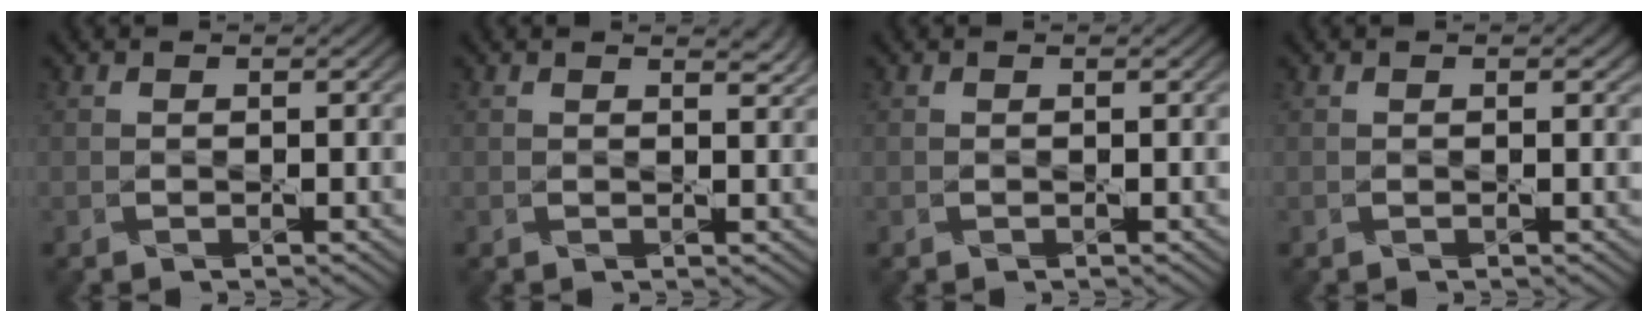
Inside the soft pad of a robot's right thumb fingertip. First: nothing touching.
{"total": 1.4, "force": [1.2, 0.2, 0.6], "torque": [-0.011, -0.007, 0.019]}
{"total": 0.0}
{"total": 0.0}